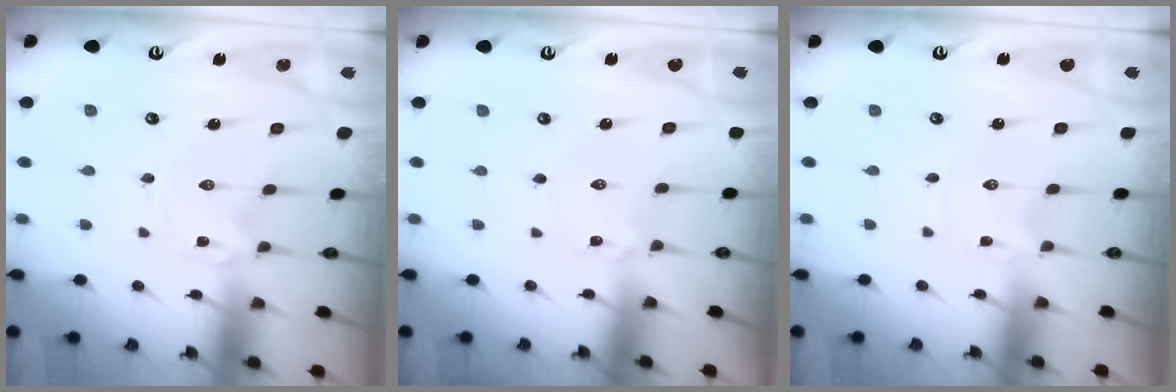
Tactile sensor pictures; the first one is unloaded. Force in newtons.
{"total": 1.9, "press": 1.9, "slide": 0.2}
{"total": 0.0}